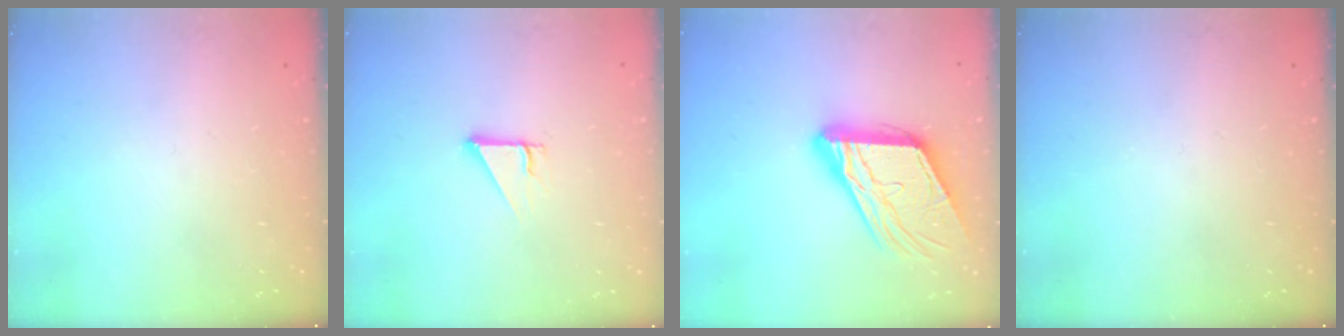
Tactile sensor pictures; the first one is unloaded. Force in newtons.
{"total": 2.5, "press": 2.5, "slide": 0.2}
{"total": 18.3, "press": 18.2, "slide": 1.8}
{"total": 0.0}